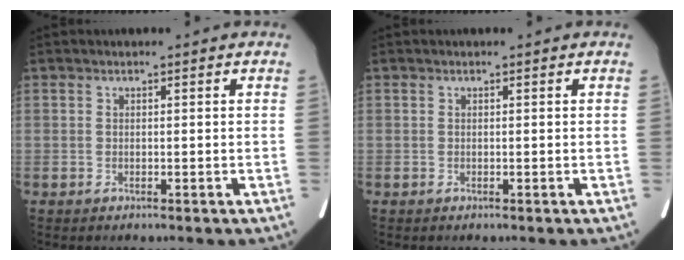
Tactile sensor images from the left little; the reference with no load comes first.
{"total": 0.0}